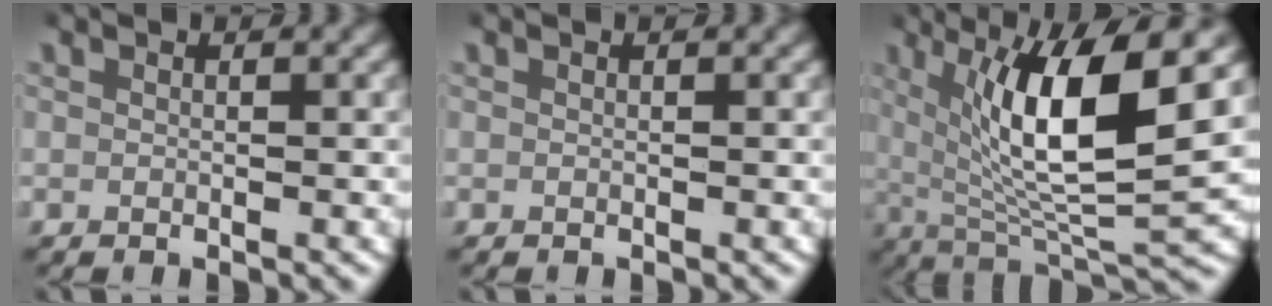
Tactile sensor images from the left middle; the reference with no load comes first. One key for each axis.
{"total": 0.0}
{"total": 12.1, "fx": 2.4, "fy": 4.3, "fz": 11.1, "tx": -0.177, "ty": 0.008, "tz": 0.041}